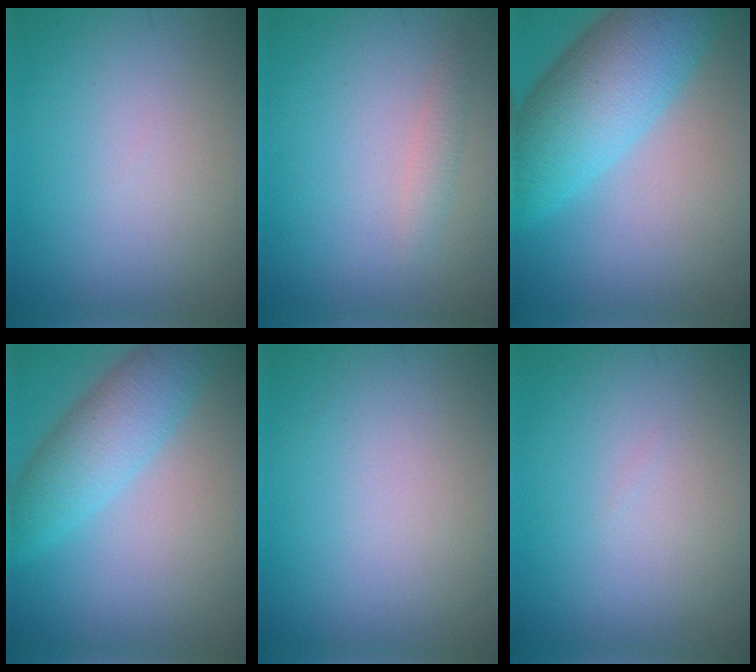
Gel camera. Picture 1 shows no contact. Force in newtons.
{"total": 1.1, "press": 1.1, "slide": 0.0}
{"total": 9.2, "press": 9.2, "slide": 0.3}
{"total": 5.3, "press": 5.3, "slide": 0.3}
{"total": 0.0}
{"total": 0.0}